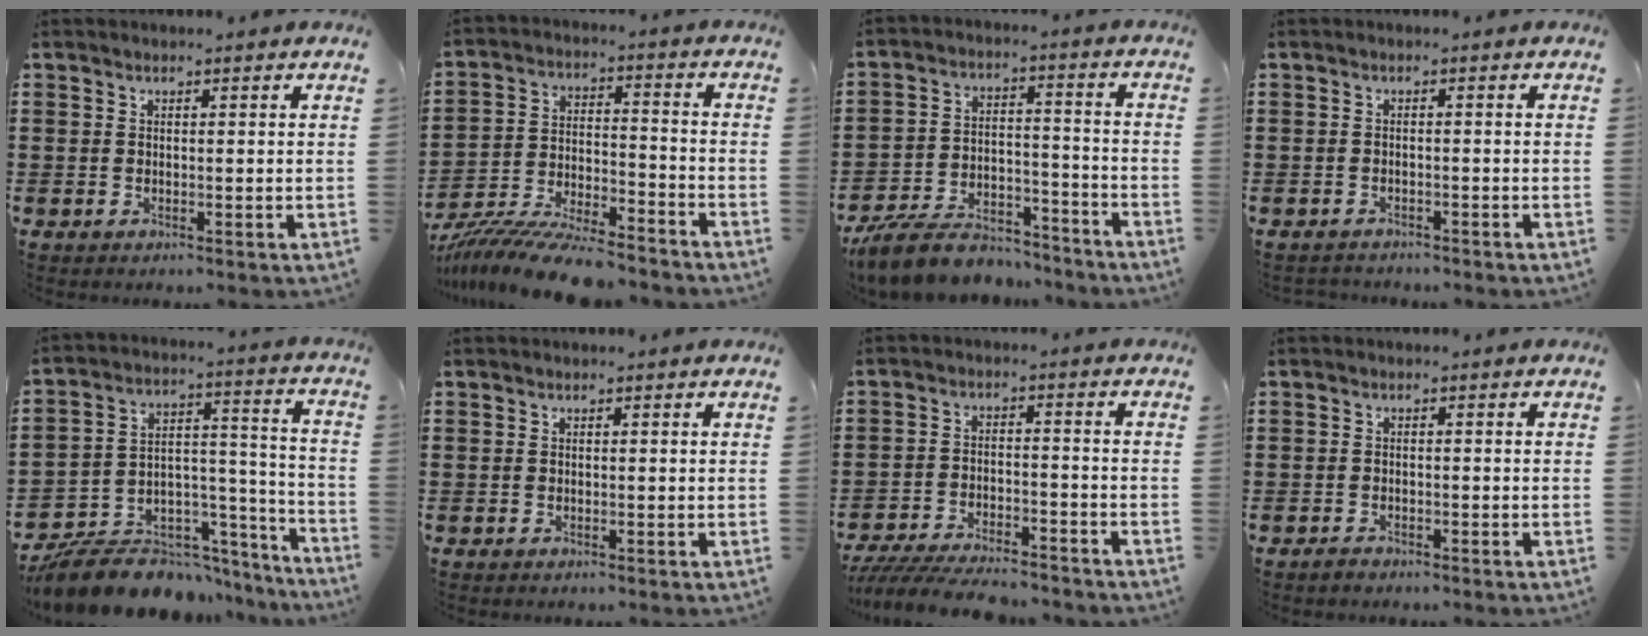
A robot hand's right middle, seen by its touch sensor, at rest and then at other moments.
{"total": 10.4, "force": [-9.7, 1.0, 3.5], "torque": [-0.059, 0.022, -0.190]}
{"total": 9.0, "force": [-8.2, 2.4, 2.7], "torque": [-0.055, 0.026, -0.160]}
{"total": 1.2, "force": [-1.2, 0.3, -0.1], "torque": [-0.002, 0.002, -0.027]}
{"total": 8.9, "force": [-8.1, 3.4, 1.8], "torque": [-0.040, 0.012, -0.154]}
{"total": 0.0}
{"total": 6.6, "force": [-6.3, 1.0, 1.8], "torque": [-0.035, 0.005, -0.122]}
{"total": 1.1, "force": [-0.9, 0.5, 0.1], "torque": [-0.005, 0.002, -0.021]}